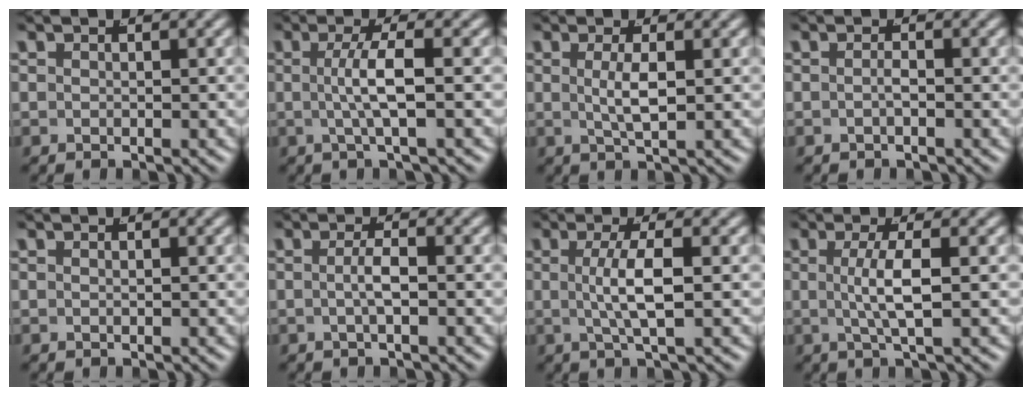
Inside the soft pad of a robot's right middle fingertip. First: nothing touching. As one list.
[{"total": 3.0, "force": [-0.2, -0.4, 3.0], "torque": [-0.057, 0.000, 0.000]}, {"total": 2.2, "force": [0.1, -0.4, 2.1], "torque": [-0.044, -0.011, 0.010]}, {"total": 0.9, "force": [-0.6, -0.2, 0.6], "torque": [-0.013, -0.003, -0.010]}, {"total": 0.0}, {"total": 1.8, "force": [-0.7, -0.5, 1.5], "torque": [-0.034, -0.005, -0.009]}, {"total": 3.4, "force": [0.0, -0.2, 3.4], "torque": [-0.062, -0.005, 0.005]}, {"total": 3.1, "force": [0.0, -0.5, 3.0], "torque": [-0.057, -0.006, 0.005]}]